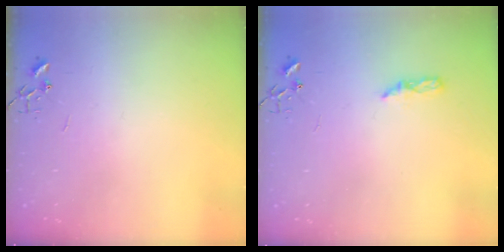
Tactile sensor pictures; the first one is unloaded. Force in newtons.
{"total": 6.0, "press": 6.0, "slide": 0.7}